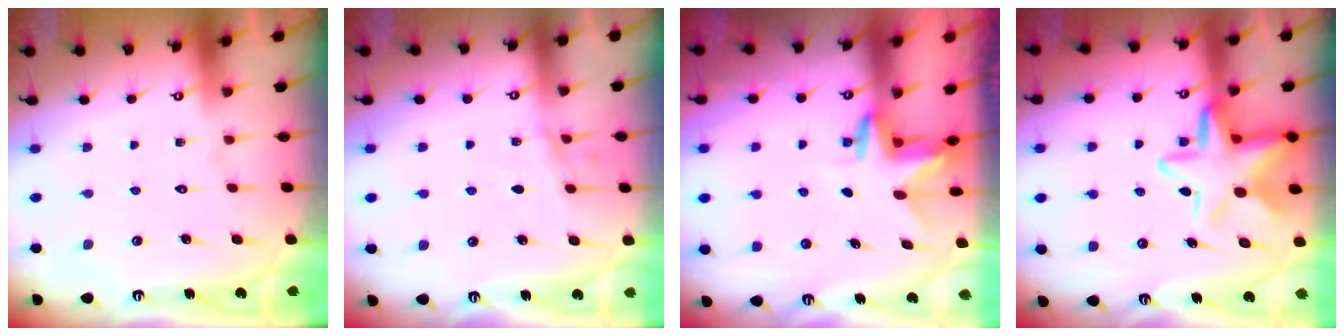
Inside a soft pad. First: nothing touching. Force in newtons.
{"total": 5.1, "press": 5.0, "slide": 1.3}
{"total": 3.2, "press": 3.2, "slide": 0.3}
{"total": 13.9, "press": 13.7, "slide": 2.3}